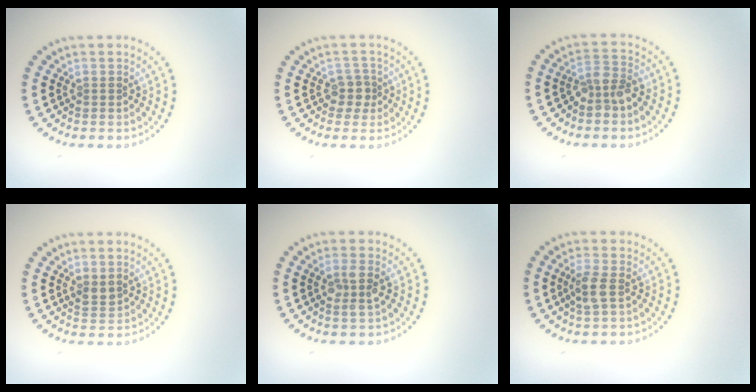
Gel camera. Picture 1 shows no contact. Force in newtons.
{"total": 2.0, "press": 1.6, "slide": 1.1}
{"total": 2.8, "press": 2.2, "slide": 1.6}
{"total": 1.1, "press": 1.1, "slide": 0.4}
{"total": 2.2, "press": 2.1, "slide": 0.7}
{"total": 2.1, "press": 2.0, "slide": 0.7}